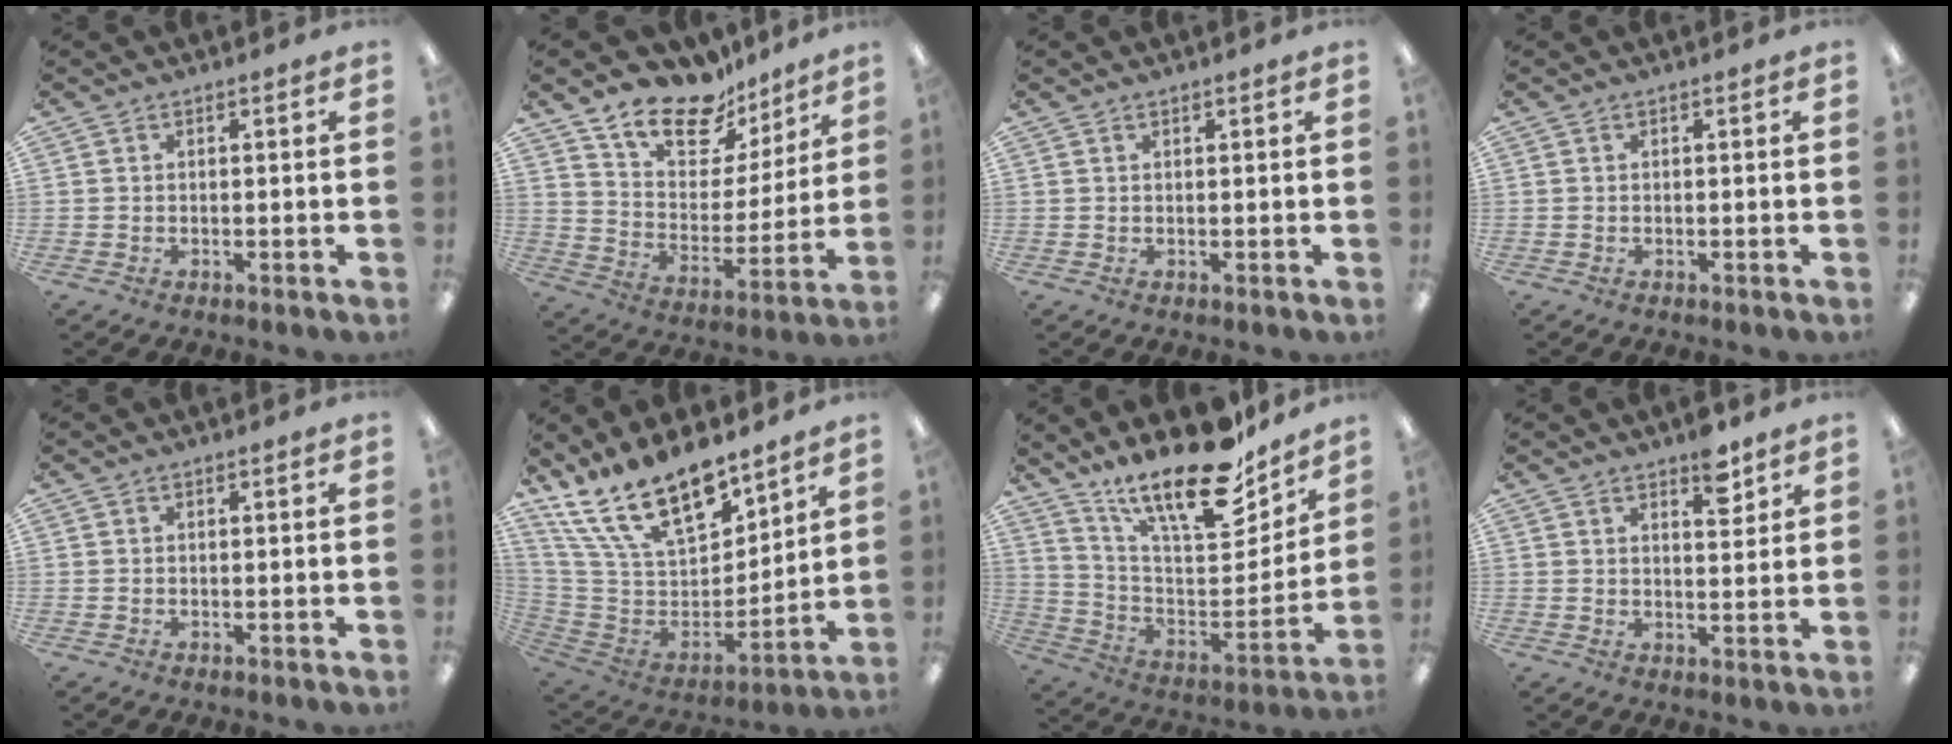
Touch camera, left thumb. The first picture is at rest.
{"total": 15.8, "force": [12.9, 7.4, 5.2], "torque": [-0.096, -0.099, 0.233]}
{"total": 0.5, "force": [0.5, 0.1, 0.0], "torque": [-0.002, 0.000, 0.010]}
{"total": 0.0}
{"total": 0.0}
{"total": 20.6, "force": [15.5, 8.6, 10.4], "torque": [-0.206, -0.112, 0.283]}
{"total": 22.0, "force": [17.3, 6.6, 11.9], "torque": [-0.193, -0.125, 0.296]}
{"total": 6.4, "force": [4.5, 2.7, 3.6], "torque": [-0.025, -0.030, 0.071]}